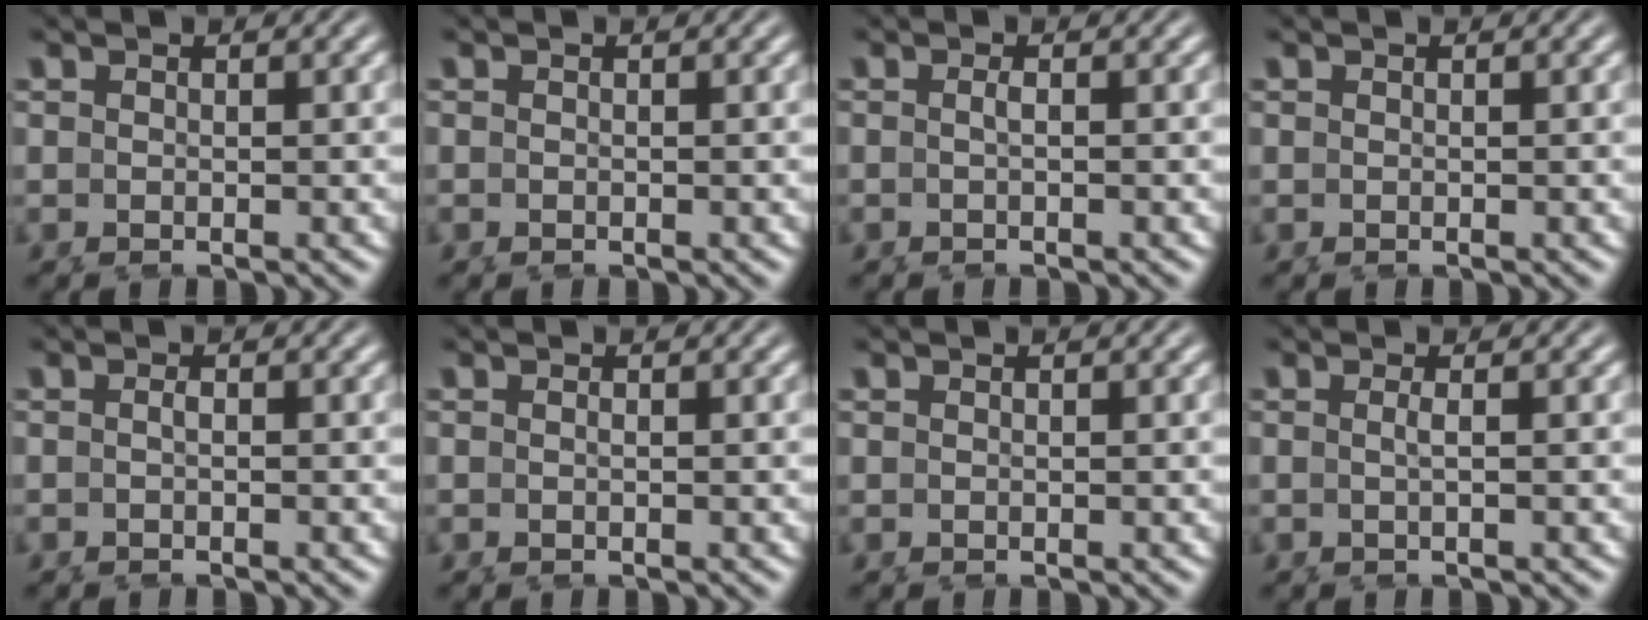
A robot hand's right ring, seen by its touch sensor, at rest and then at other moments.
{"total": 0.0}
{"total": 1.0, "force": [-0.4, -0.2, 0.9], "torque": [-0.018, -0.003, -0.005]}
{"total": 0.0}
{"total": 0.7, "force": [-0.3, -0.1, 0.6], "torque": [-0.009, 0.000, -0.006]}
{"total": 0.5, "force": [-0.2, 0.2, 0.5], "torque": [-0.010, 0.001, -0.003]}
{"total": 0.0}
{"total": 1.2, "force": [-0.3, -0.4, 1.1], "torque": [-0.024, -0.003, -0.002]}